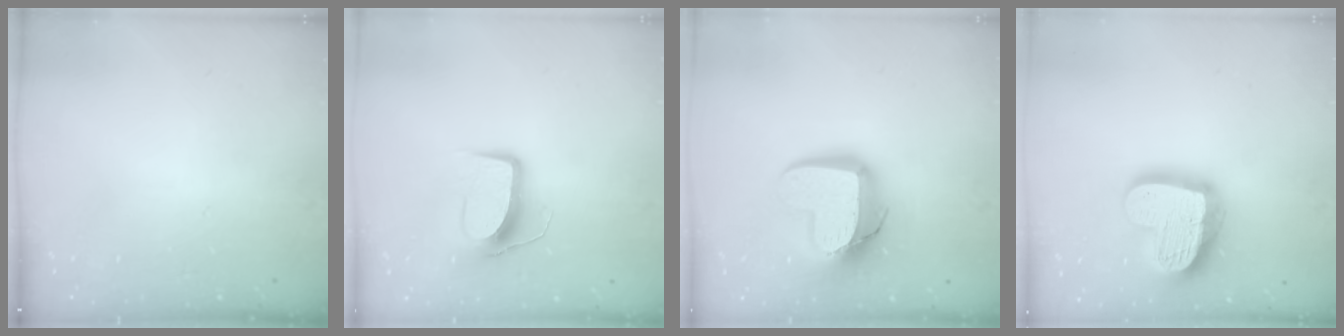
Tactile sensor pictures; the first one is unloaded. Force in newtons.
{"total": 9.7, "press": 9.7, "slide": 0.6}
{"total": 15.1, "press": 15.0, "slide": 1.4}
{"total": 21.7, "press": 21.6, "slide": 2.0}